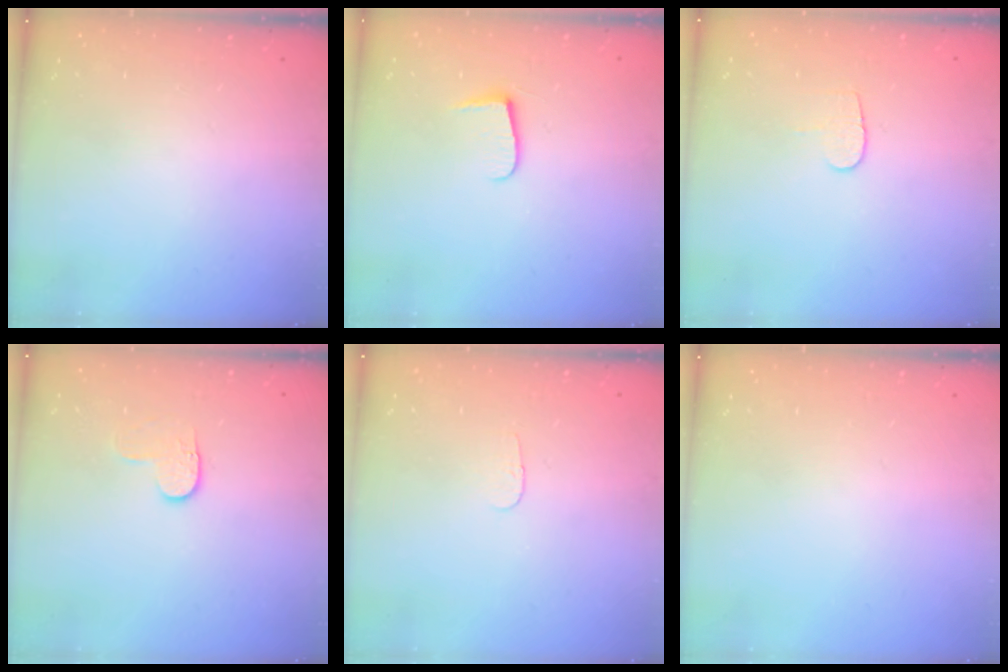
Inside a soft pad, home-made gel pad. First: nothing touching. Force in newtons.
{"total": 6.5, "press": 6.5, "slide": 0.8}
{"total": 5.1, "press": 5.1, "slide": 0.5}
{"total": 3.4, "press": 3.4, "slide": 0.3}
{"total": 2.8, "press": 2.8, "slide": 0.3}
{"total": 0.0}